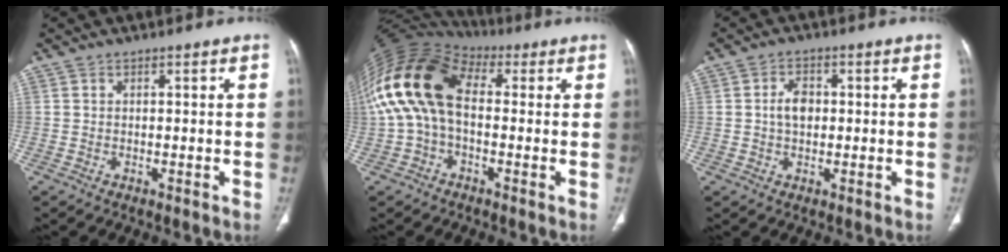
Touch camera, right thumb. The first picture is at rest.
{"total": 16.2, "force": [1.2, 9.9, 12.8], "torque": [-0.258, 0.044, 0.013]}
{"total": 4.1, "force": [0.2, 2.8, 3.0], "torque": [-0.049, 0.006, 0.000]}